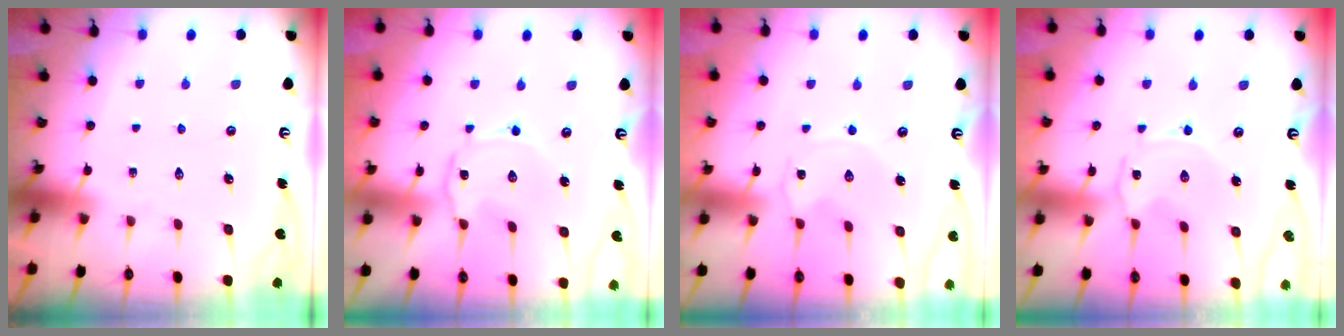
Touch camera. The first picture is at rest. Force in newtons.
{"total": 1.8, "press": 1.8, "slide": 0.2}
{"total": 2.5, "press": 2.5, "slide": 0.4}
{"total": 0.9, "press": 0.8, "slide": 0.3}